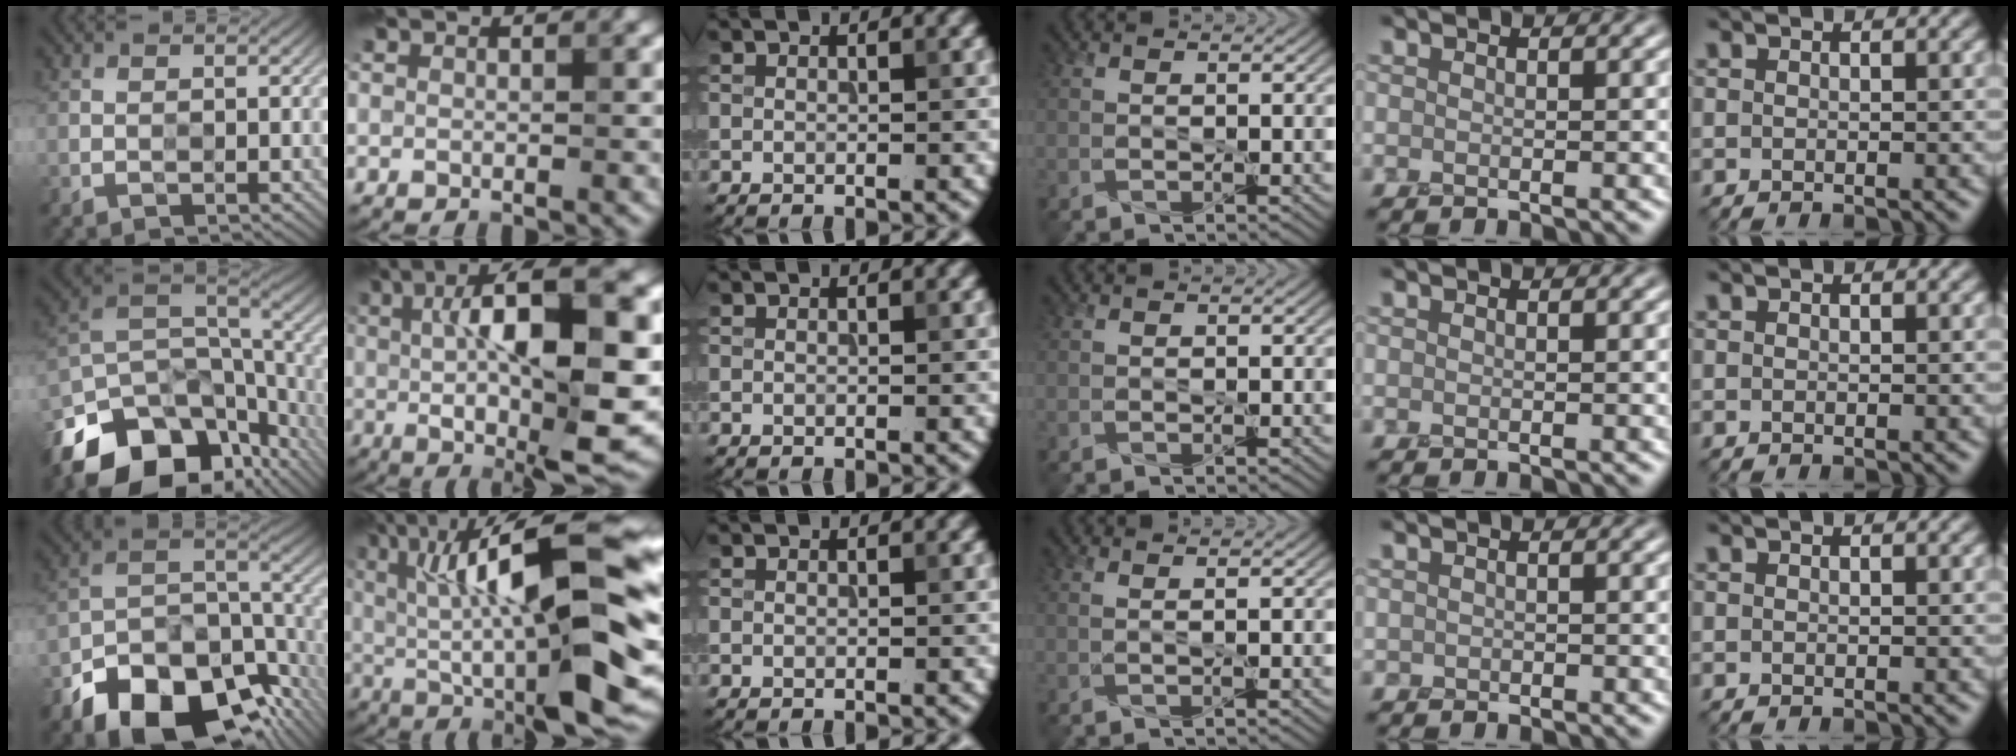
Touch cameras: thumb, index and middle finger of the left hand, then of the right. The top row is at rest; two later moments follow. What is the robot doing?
{"motion": "peel", "object": "tape"}